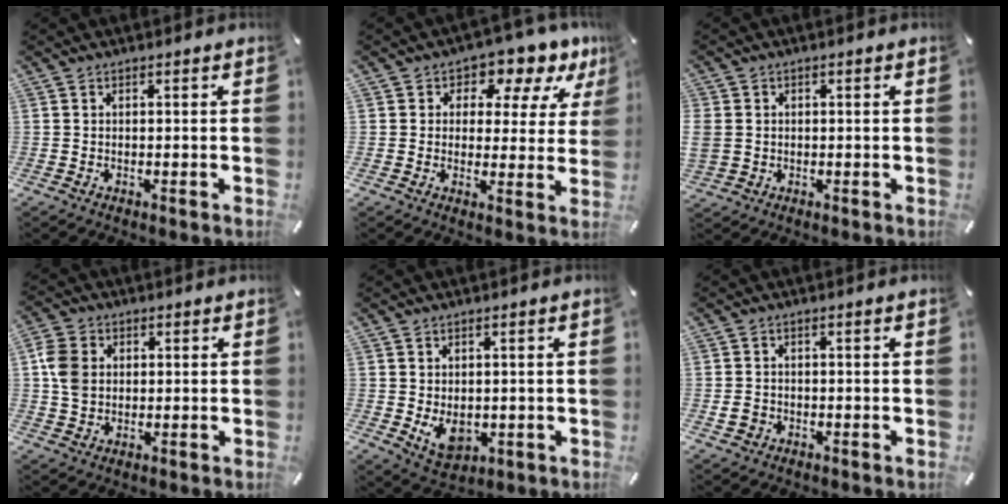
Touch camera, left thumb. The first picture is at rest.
{"total": 7.5, "force": [4.2, 5.3, 3.2], "torque": [-0.042, -0.033, 0.068]}
{"total": 3.9, "force": [0.3, 3.7, 1.4], "torque": [-0.034, 0.006, 0.008]}
{"total": 6.6, "force": [1.2, 5.7, 3.3], "torque": [-0.083, 0.005, 0.020]}
{"total": 6.2, "force": [-0.4, 4.9, 3.8], "torque": [-0.061, -0.005, -0.006]}
{"total": 2.4, "force": [-0.7, 2.1, 1.1], "torque": [-0.020, 0.003, -0.012]}